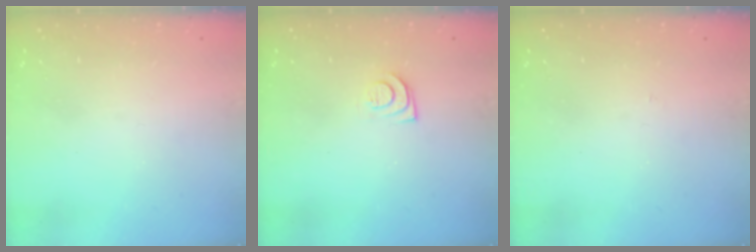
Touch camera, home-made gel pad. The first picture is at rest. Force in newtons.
{"total": 7.9, "press": 7.8, "slide": 0.7}
{"total": 2.7, "press": 2.7, "slide": 0.3}